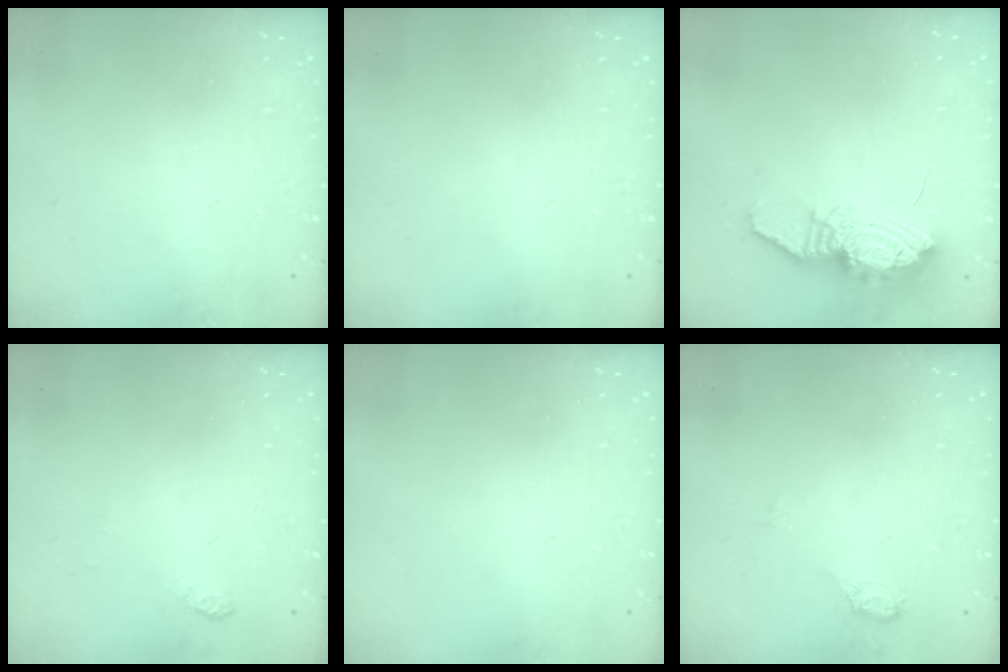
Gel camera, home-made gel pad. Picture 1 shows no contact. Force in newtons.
{"total": 0.0}
{"total": 15.2, "press": 15.1, "slide": 1.2}
{"total": 3.3, "press": 3.2, "slide": 0.5}
{"total": 0.0}
{"total": 5.7, "press": 5.7, "slide": 0.5}